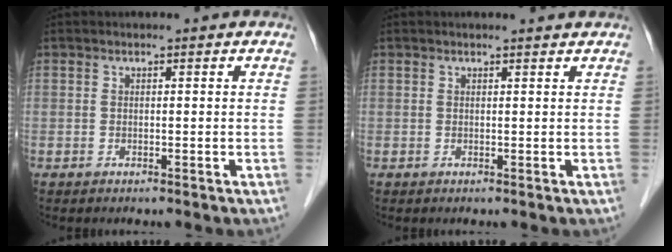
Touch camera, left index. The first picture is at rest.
{"total": 1.5, "force": [1.4, -0.1, 0.2], "torque": [-0.010, -0.002, 0.016]}